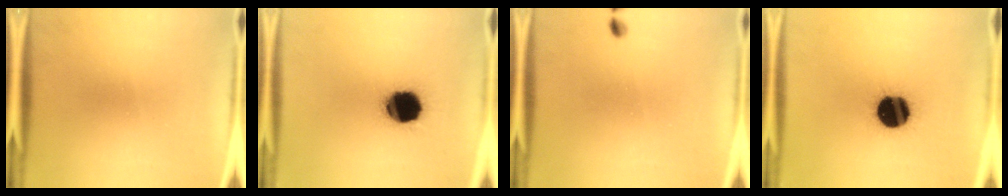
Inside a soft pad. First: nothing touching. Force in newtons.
{"total": 14.9}
{"total": 1.0}
{"total": 17.1}